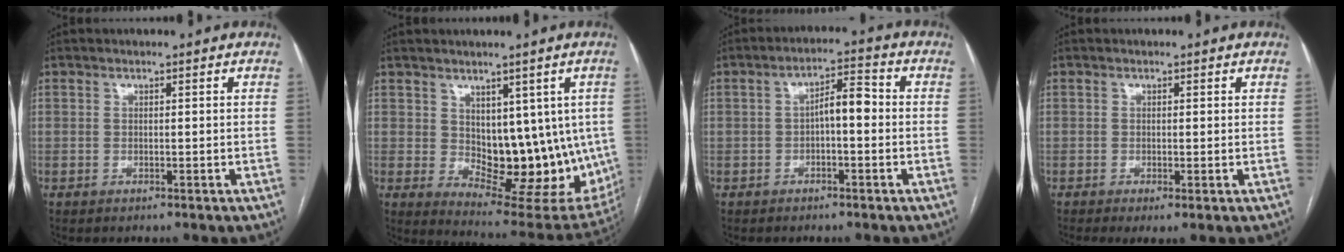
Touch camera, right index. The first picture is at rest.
{"total": 14.0, "force": [1.0, 7.8, 11.6], "torque": [-0.135, -0.004, 0.038]}
{"total": 4.9, "force": [-0.4, 1.6, 4.6], "torque": [-0.074, 0.026, -0.007]}
{"total": 2.1, "force": [-0.3, 0.6, 1.9], "torque": [-0.035, -0.009, -0.002]}